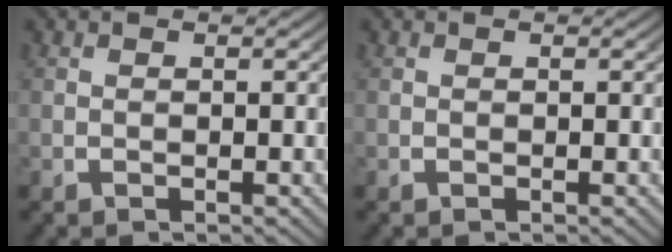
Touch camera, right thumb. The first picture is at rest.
{"total": 0.0}